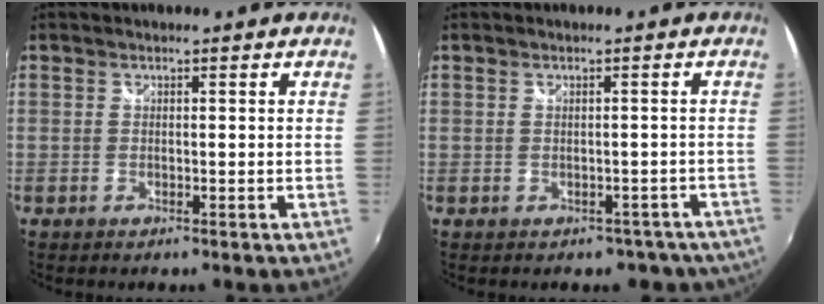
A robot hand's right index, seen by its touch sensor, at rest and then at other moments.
{"total": 5.8, "force": [-4.2, 3.8, 1.0], "torque": [0.006, 0.034, -0.029]}